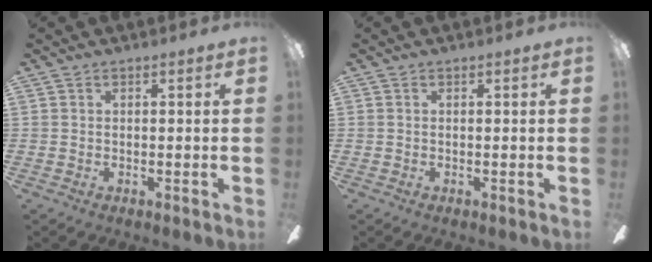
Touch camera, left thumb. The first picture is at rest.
{"total": 0.0}